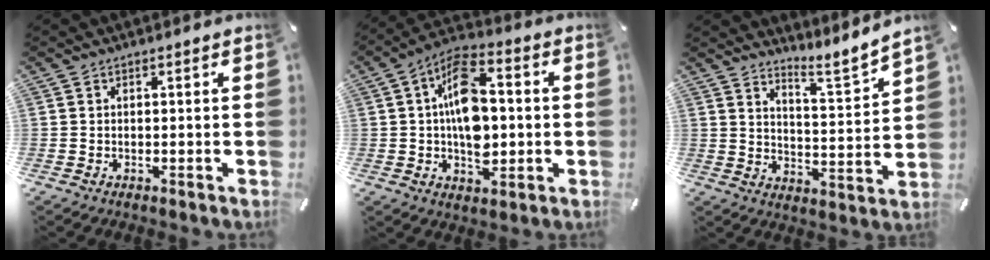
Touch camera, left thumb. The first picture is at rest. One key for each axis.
{"total": 13.8, "fx": 0.0, "fy": 8.7, "fz": 10.7, "tx": -0.193, "ty": 0.010, "tz": 0.001}
{"total": 6.0, "fx": 5.6, "fy": 0.9, "fz": 1.9, "tx": -0.036, "ty": -0.065, "tz": 0.090}